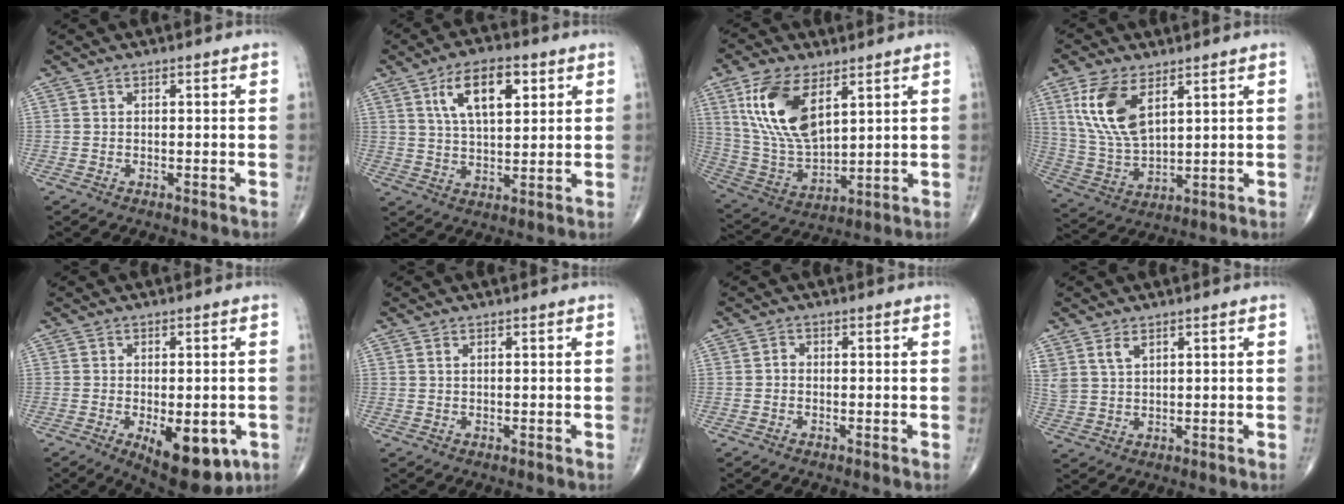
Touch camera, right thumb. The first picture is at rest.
{"total": 11.1, "force": [4.5, 5.2, 8.7], "torque": [-0.132, -0.012, 0.082]}
{"total": 16.1, "force": [6.9, 7.9, 12.3], "torque": [-0.233, -0.025, 0.145]}
{"total": 13.0, "force": [5.6, 6.4, 9.8], "torque": [-0.197, -0.017, 0.121]}
{"total": 12.0, "force": [-4.1, 5.5, 9.9], "torque": [-0.119, -0.008, -0.045]}
{"total": 0.7, "force": [0.4, 0.3, 0.5], "torque": [-0.013, 0.005, 0.009]}
{"total": 1.0, "force": [-0.3, 0.8, 0.6], "torque": [-0.003, 0.003, -0.009]}
{"total": 4.6, "force": [2.6, 2.6, 2.7], "torque": [-0.054, -0.007, 0.062]}